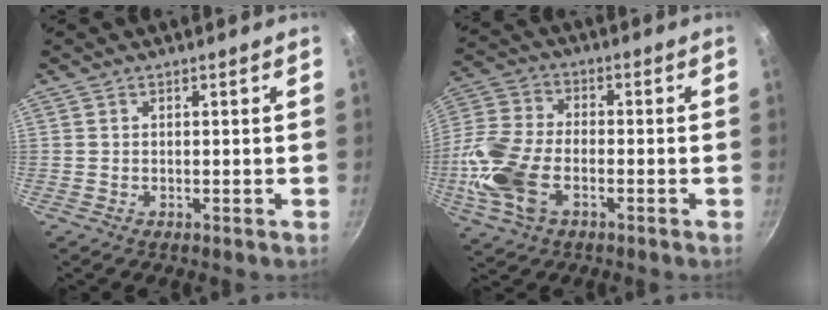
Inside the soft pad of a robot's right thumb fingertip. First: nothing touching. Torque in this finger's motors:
{"motor_torque": [2.18, 2.52, 1.65, -0.77, 0.25]}